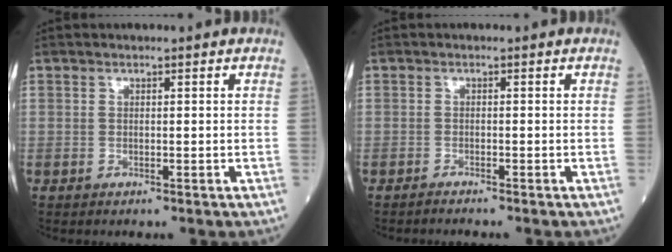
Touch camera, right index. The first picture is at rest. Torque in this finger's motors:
{"motor_torque": [0.05, -0.16, 0.07, -0.01]}